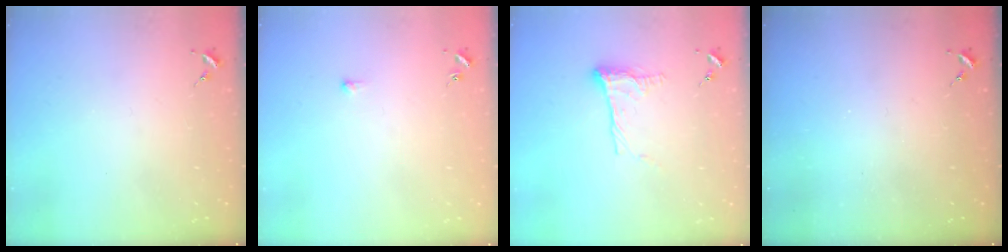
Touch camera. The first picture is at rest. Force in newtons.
{"total": 2.9, "press": 2.8, "slide": 0.6}
{"total": 9.4, "press": 9.4, "slide": 0.7}
{"total": 0.0}